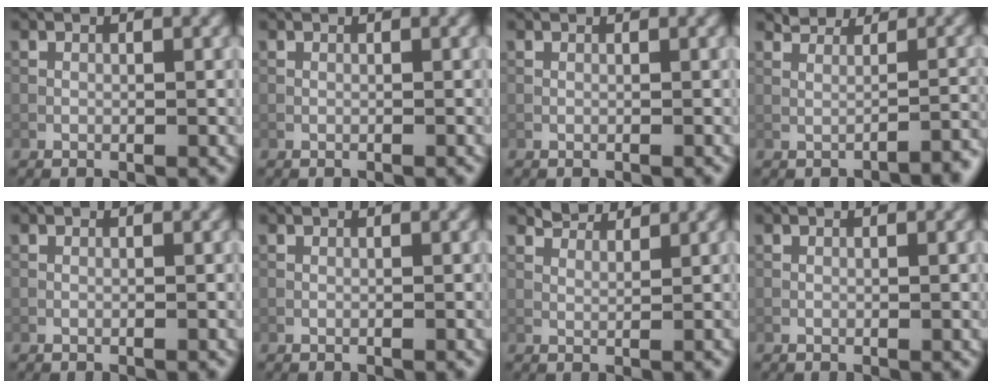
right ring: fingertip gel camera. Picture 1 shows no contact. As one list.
[{"total": 0.0}, {"total": 0.6, "force": [0.5, 0.1, 0.2], "torque": [-0.007, -0.002, 0.000]}, {"total": 1.7, "force": [0.1, 0.9, 1.4], "torque": [-0.011, 0.010, 0.008]}, {"total": 0.0}, {"total": 0.0}, {"total": 2.5, "force": [2.3, 0.4, 0.8], "torque": [-0.020, -0.007, 0.042]}, {"total": 0.0}]